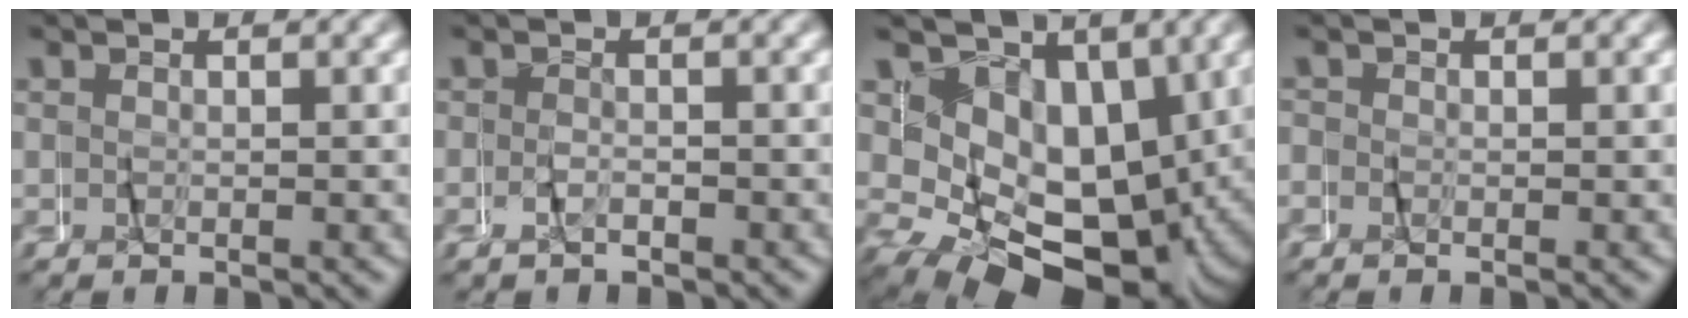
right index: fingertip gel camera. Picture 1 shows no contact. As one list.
[{"total": 1.6, "force": [-0.5, 1.3, 0.8], "torque": [-0.012, 0.002, -0.014]}, {"total": 12.9, "force": [-2.0, 9.4, 8.7], "torque": [-0.154, -0.036, -0.026]}, {"total": 1.6, "force": [-0.3, 1.5, 0.7], "torque": [-0.020, -0.003, -0.008]}]